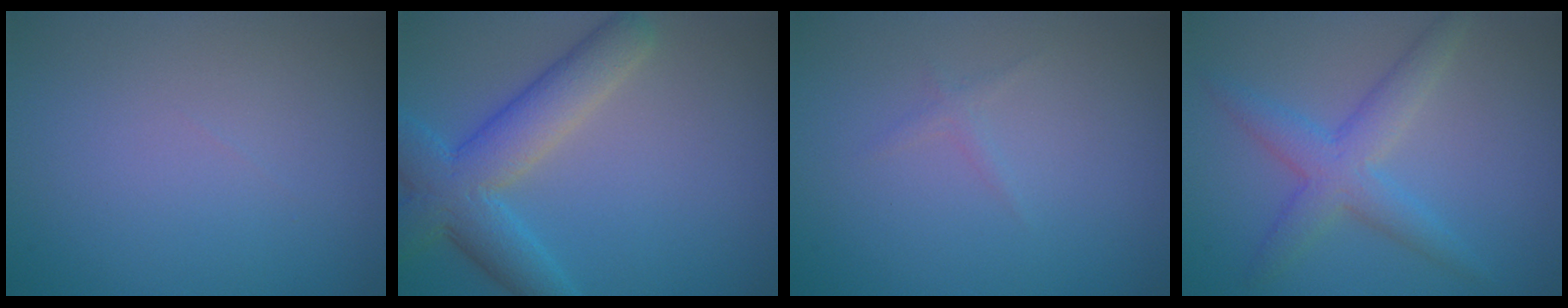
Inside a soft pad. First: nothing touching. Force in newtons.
{"total": 6.5, "press": 6.5, "slide": 0.5}
{"total": 0.7, "press": 0.7, "slide": 0.1}
{"total": 3.8, "press": 3.8, "slide": 0.1}